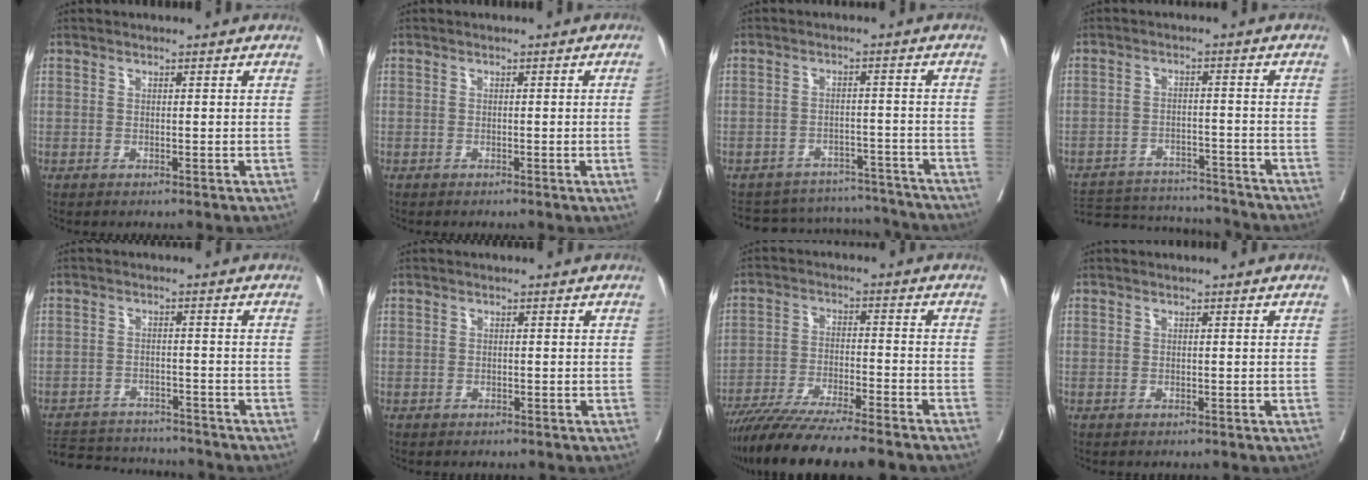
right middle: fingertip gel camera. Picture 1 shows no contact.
{"total": 1.8, "force": [-0.2, -0.9, 1.5], "torque": [-0.017, -0.003, -0.001]}
{"total": 11.8, "force": [-11.4, 3.3, 0.4], "torque": [-0.005, 0.028, -0.144]}
{"total": 16.4, "force": [-15.7, 2.7, 3.9], "torque": [-0.084, 0.000, -0.218]}
{"total": 12.1, "force": [-11.5, 2.4, 2.6], "torque": [-0.052, 0.007, -0.162]}
{"total": 0.0}
{"total": 14.3, "force": [-12.3, -0.2, 7.3], "torque": [-0.115, -0.031, -0.200]}
{"total": 0.0}